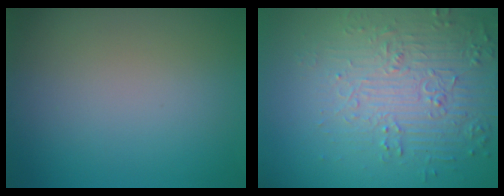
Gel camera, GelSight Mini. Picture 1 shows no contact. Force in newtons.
{"total": 4.4, "press": 4.4, "slide": 0.6}